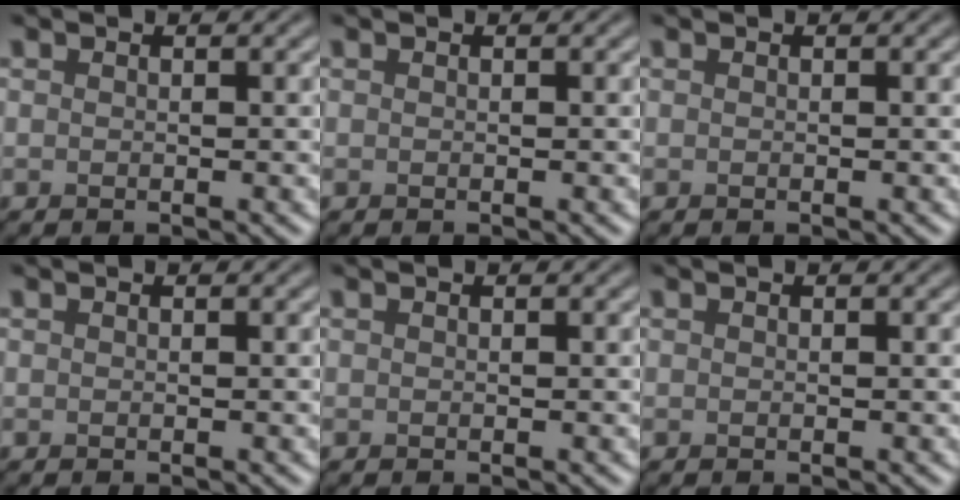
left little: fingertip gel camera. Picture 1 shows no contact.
{"total": 0.0}
{"total": 0.0}
{"total": 0.0}
{"total": 0.0}
{"total": 0.0}